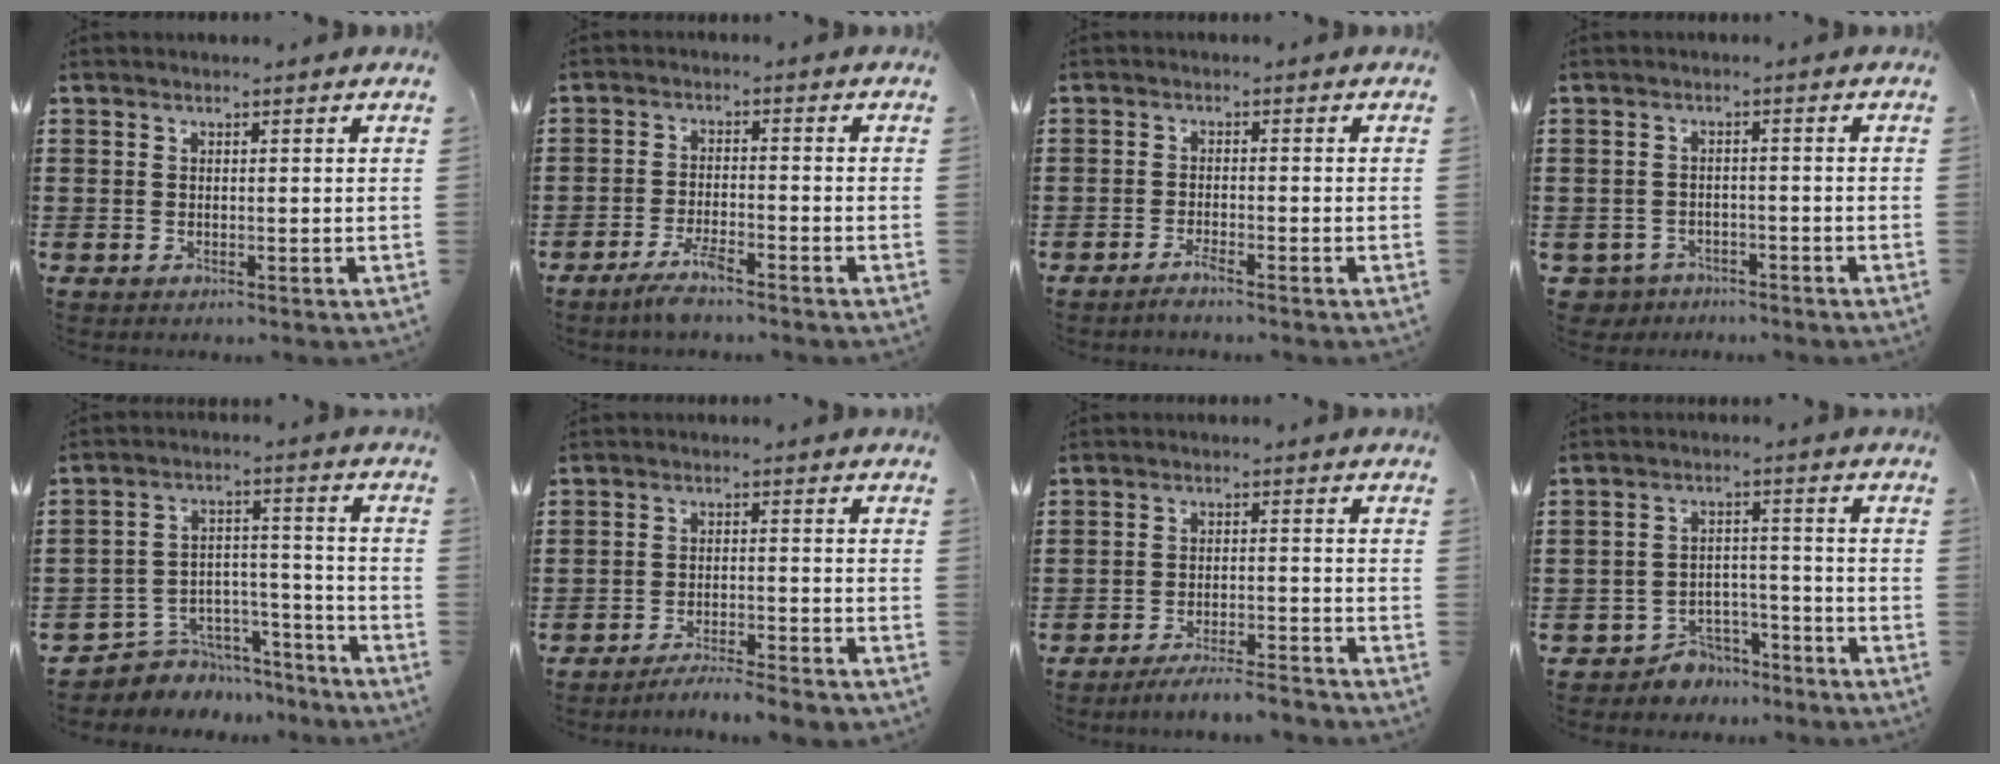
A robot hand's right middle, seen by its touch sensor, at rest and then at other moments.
{"total": 3.8, "force": [-3.0, 0.4, 2.4], "torque": [-0.056, -0.004, -0.058]}
{"total": 1.7, "force": [-1.4, -0.1, 0.9], "torque": [-0.018, -0.004, -0.025]}
{"total": 2.8, "force": [-2.6, 1.0, -0.2], "torque": [-0.014, -0.003, -0.061]}
{"total": 5.5, "force": [-4.7, 2.8, 0.3], "torque": [-0.011, 0.019, -0.096]}
{"total": 3.5, "force": [-3.4, -0.1, 0.6], "torque": [-0.013, 0.002, -0.072]}
{"total": 4.0, "force": [-3.9, 0.0, 1.0], "torque": [-0.018, 0.001, -0.077]}
{"total": 4.5, "force": [-4.2, 1.4, 0.2], "torque": [-0.009, 0.010, -0.087]}